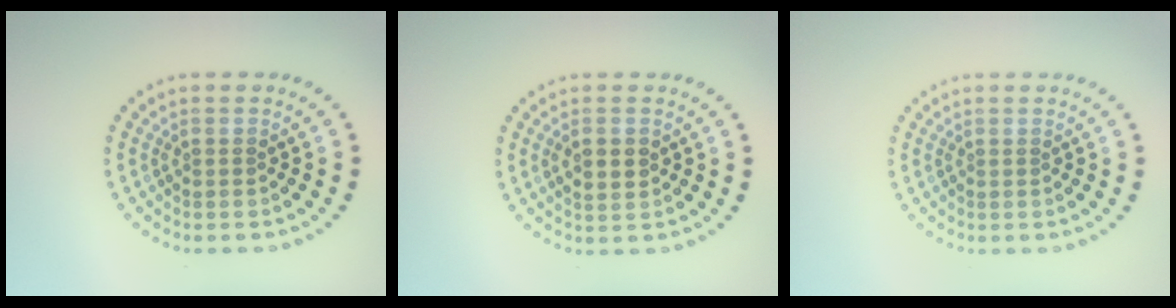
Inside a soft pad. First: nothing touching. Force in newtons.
{"total": 1.7, "press": 1.7, "slide": 0.1}
{"total": 0.0}